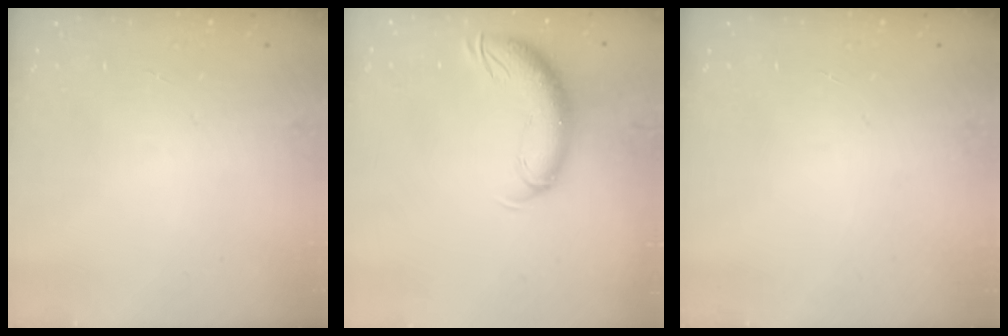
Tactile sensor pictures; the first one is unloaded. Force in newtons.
{"total": 10.8, "press": 10.6, "slide": 2.3}
{"total": 0.0}